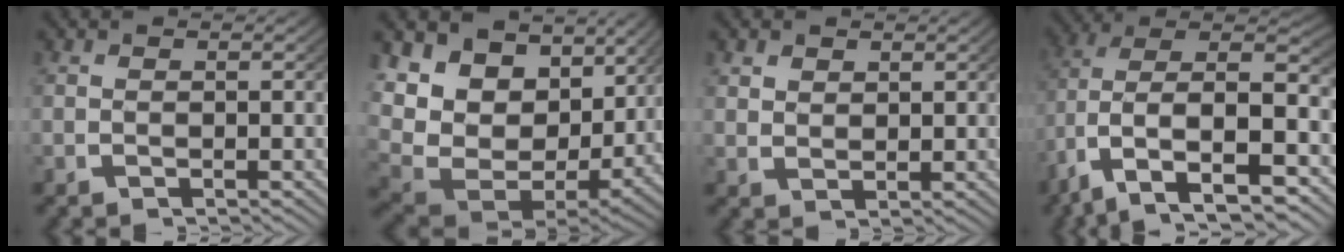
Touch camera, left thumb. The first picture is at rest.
{"total": 16.0, "force": [0.8, 11.8, 10.8], "torque": [-0.230, -0.040, 0.022]}
{"total": 1.9, "force": [1.4, 1.1, 0.6], "torque": [-0.005, -0.006, 0.034]}
{"total": 11.8, "force": [-1.3, 7.7, 8.9], "torque": [-0.184, -0.052, 0.005]}